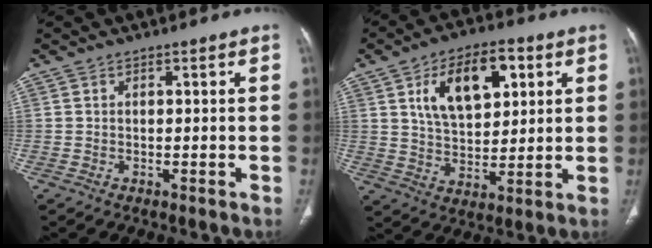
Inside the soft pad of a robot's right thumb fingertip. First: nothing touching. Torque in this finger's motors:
{"motor_torque": [0.35, 0.45, 0.31, 0.31, 0.30]}